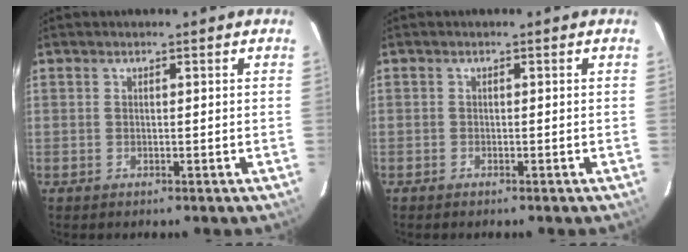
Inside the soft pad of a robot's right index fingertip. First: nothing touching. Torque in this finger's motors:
{"motor_torque": [-0.40, -0.22, -0.75, -0.21]}